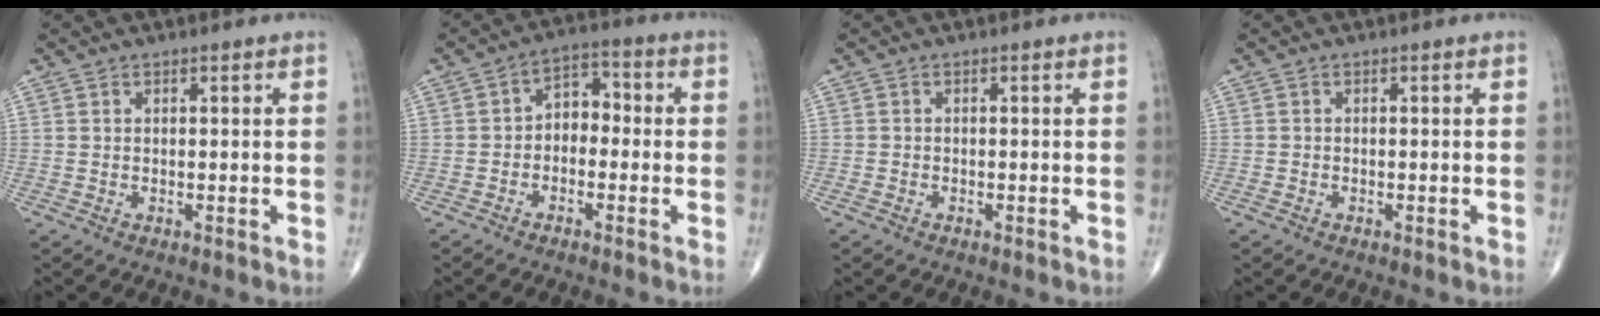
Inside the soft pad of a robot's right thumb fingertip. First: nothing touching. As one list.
[{"total": 5.6, "force": [-1.0, 4.0, 3.9], "torque": [-0.035, 0.031, -0.033]}, {"total": 0.8, "force": [-0.5, 0.6, 0.2], "torque": [-0.001, 0.003, -0.011]}, {"total": 0.5, "force": [-0.3, 0.4, 0.1], "torque": [-0.001, 0.003, -0.009]}]